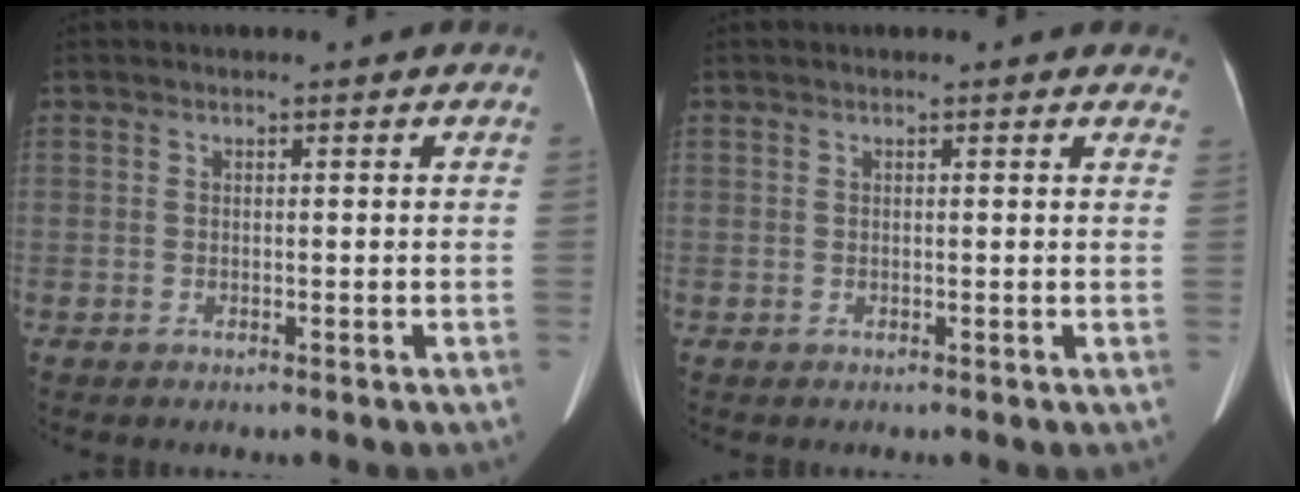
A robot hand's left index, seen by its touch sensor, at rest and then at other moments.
{"total": 5.2, "force": [4.8, 1.1, 1.8], "torque": [-0.008, 0.010, 0.036]}